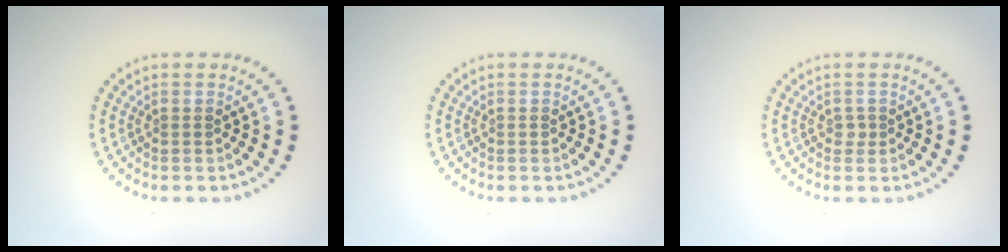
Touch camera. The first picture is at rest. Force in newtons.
{"total": 0.0}
{"total": 0.6, "press": 0.6, "slide": 0.3}